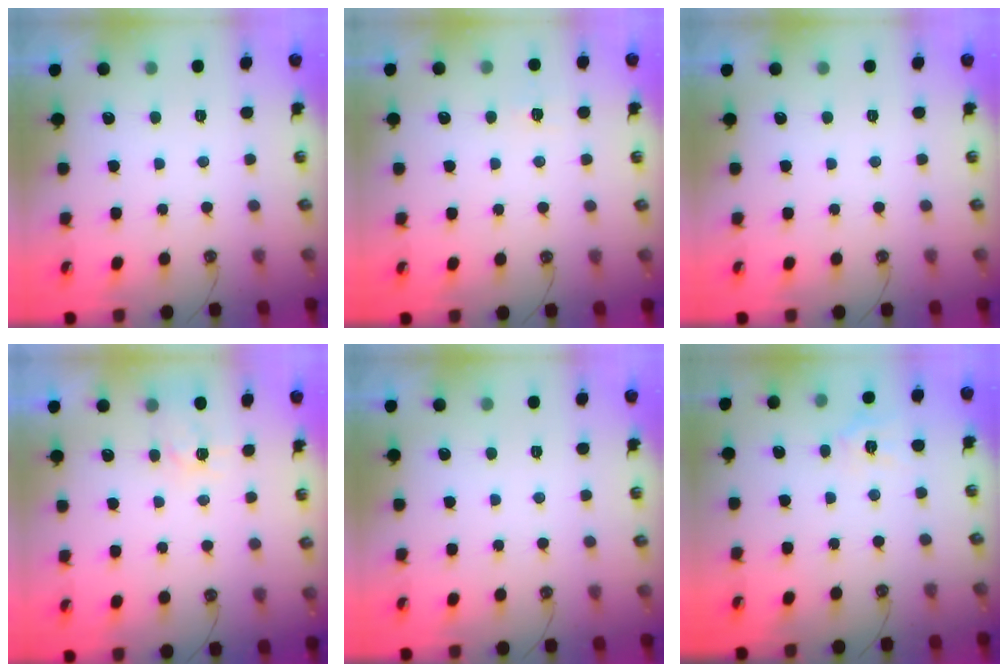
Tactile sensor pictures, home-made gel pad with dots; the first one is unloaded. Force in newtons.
{"total": 4.9, "press": 4.9, "slide": 0.5}
{"total": 0.0}
{"total": 5.3, "press": 5.2, "slide": 0.5}
{"total": 0.0}
{"total": 4.2, "press": 4.2, "slide": 0.3}